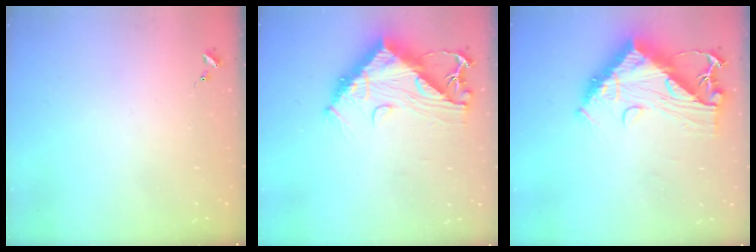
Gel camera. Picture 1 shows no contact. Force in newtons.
{"total": 14.1, "press": 14.0, "slide": 1.3}
{"total": 14.5, "press": 14.4, "slide": 1.6}